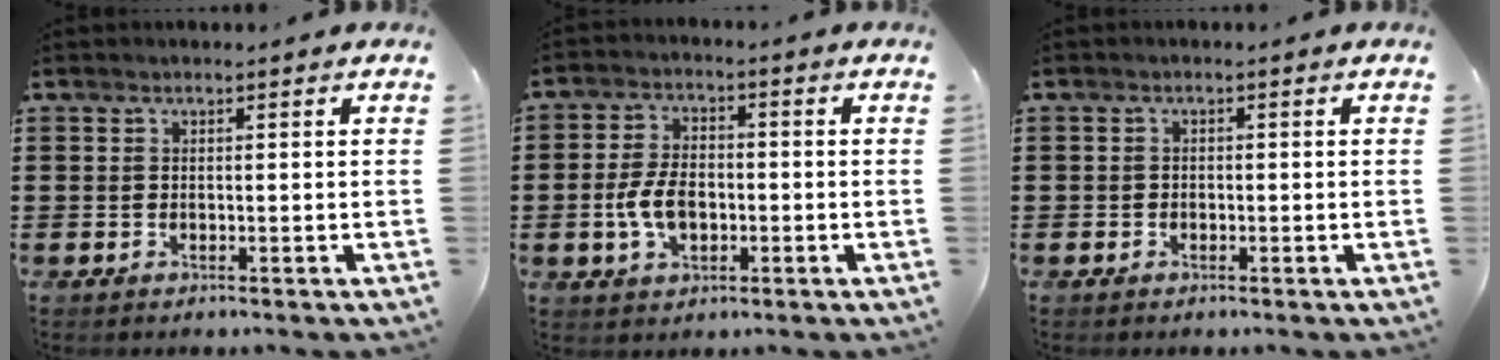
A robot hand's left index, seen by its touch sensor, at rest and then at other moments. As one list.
[{"total": 6.5, "force": [-1.3, 3.8, 5.0], "torque": [-0.116, 0.002, -0.029]}, {"total": 0.8, "force": [-0.5, 0.6, 0.1], "torque": [-0.006, 0.001, -0.011]}]